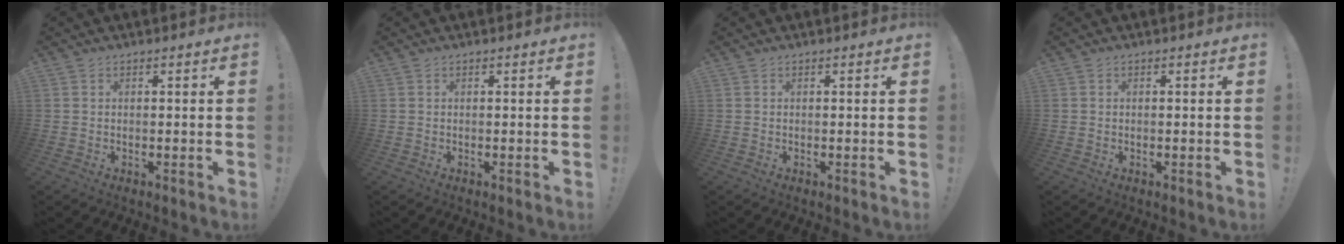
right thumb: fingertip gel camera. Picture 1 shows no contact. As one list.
[{"total": 0.0}, {"total": 0.0}, {"total": 0.0}]